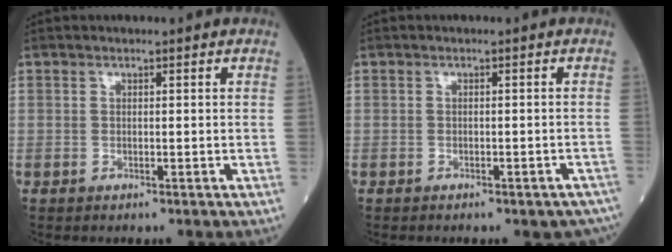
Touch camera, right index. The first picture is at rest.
{"total": 6.4, "force": [-5.4, 2.3, 2.7], "torque": [-0.021, 0.002, -0.056]}